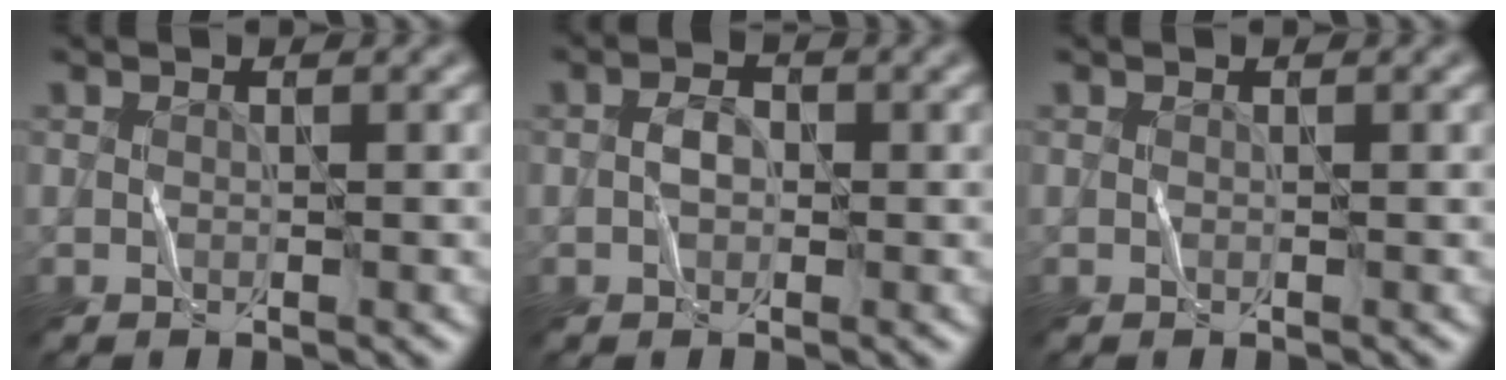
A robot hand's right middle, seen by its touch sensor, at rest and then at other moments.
{"total": 1.4, "force": [-0.4, 1.0, 0.9], "torque": [-0.017, 0.009, -0.012]}
{"total": 0.0}